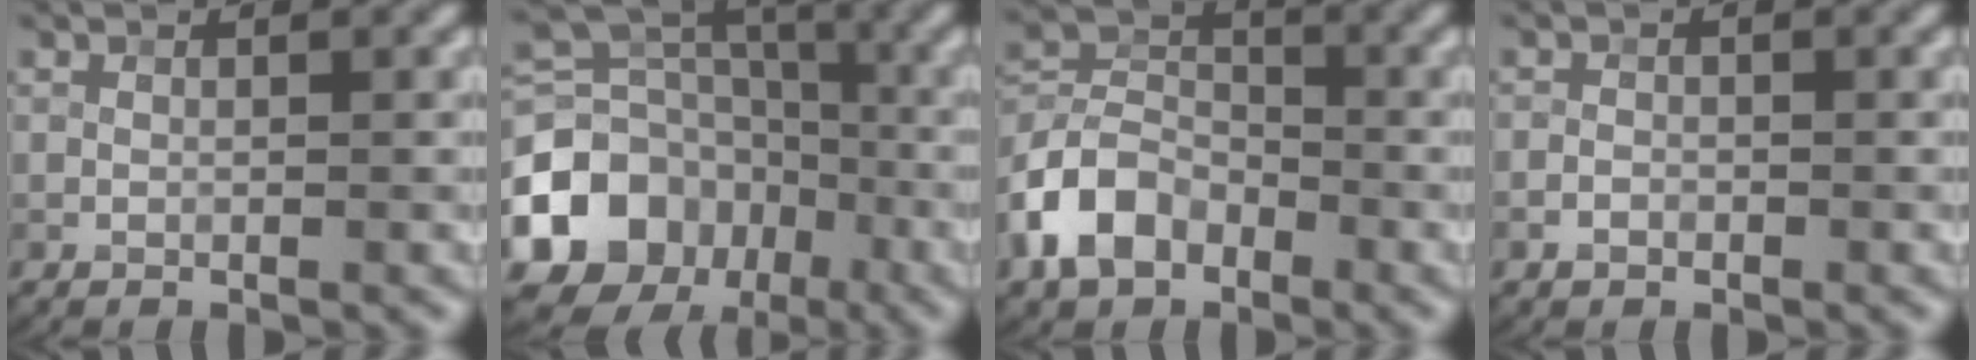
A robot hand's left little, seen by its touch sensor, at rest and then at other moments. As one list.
[{"total": 10.7, "force": [-4.3, 8.8, 4.4], "torque": [-0.103, -0.007, -0.082]}, {"total": 6.1, "force": [-3.3, 4.1, 3.0], "torque": [-0.057, 0.002, -0.078]}, {"total": 1.1, "force": [-0.6, 0.8, 0.4], "torque": [-0.003, 0.001, -0.013]}]